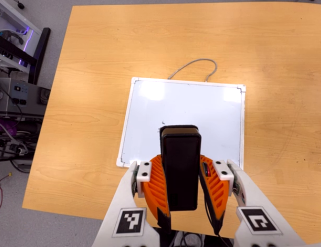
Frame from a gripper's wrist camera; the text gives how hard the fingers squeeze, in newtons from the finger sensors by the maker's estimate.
{"total": 7.1, "left": 5.9, "right": 8.3}